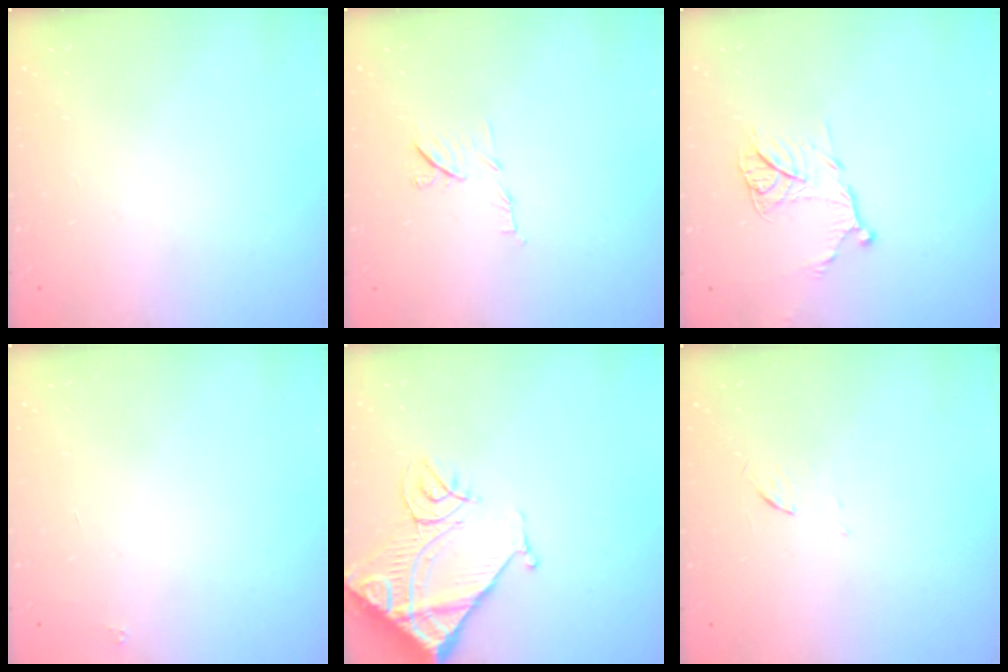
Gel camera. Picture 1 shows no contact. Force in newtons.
{"total": 6.2, "press": 6.2, "slide": 0.7}
{"total": 12.3, "press": 12.2, "slide": 1.2}
{"total": 1.8, "press": 1.7, "slide": 0.1}
{"total": 17.1, "press": 17.0, "slide": 1.8}
{"total": 3.1, "press": 2.8, "slide": 1.2}